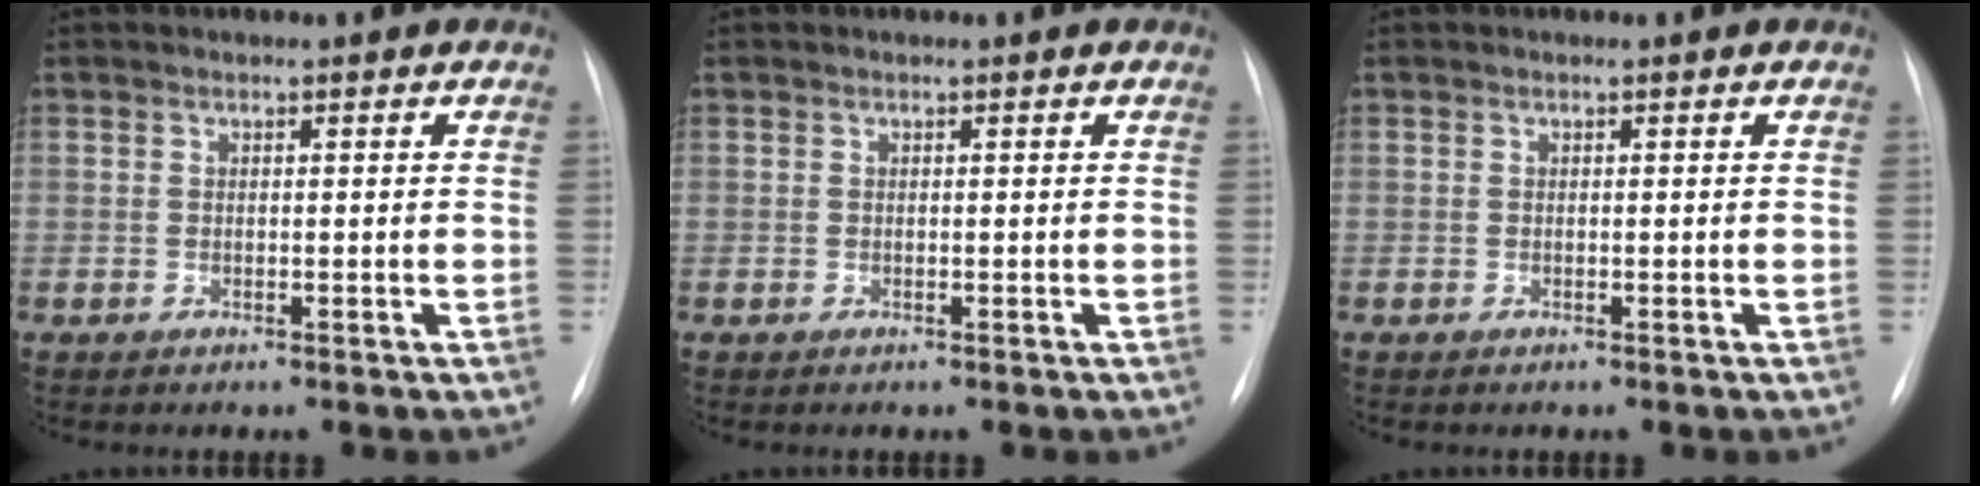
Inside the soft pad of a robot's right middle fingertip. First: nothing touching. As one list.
[{"total": 0.0}, {"total": 0.0}]